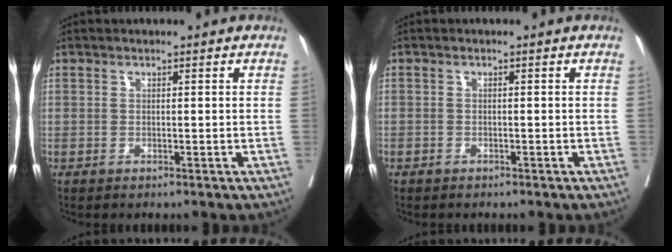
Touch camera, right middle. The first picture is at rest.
{"total": 0.9, "force": [-0.6, 0.7, -0.1], "torque": [-0.008, 0.003, -0.011]}